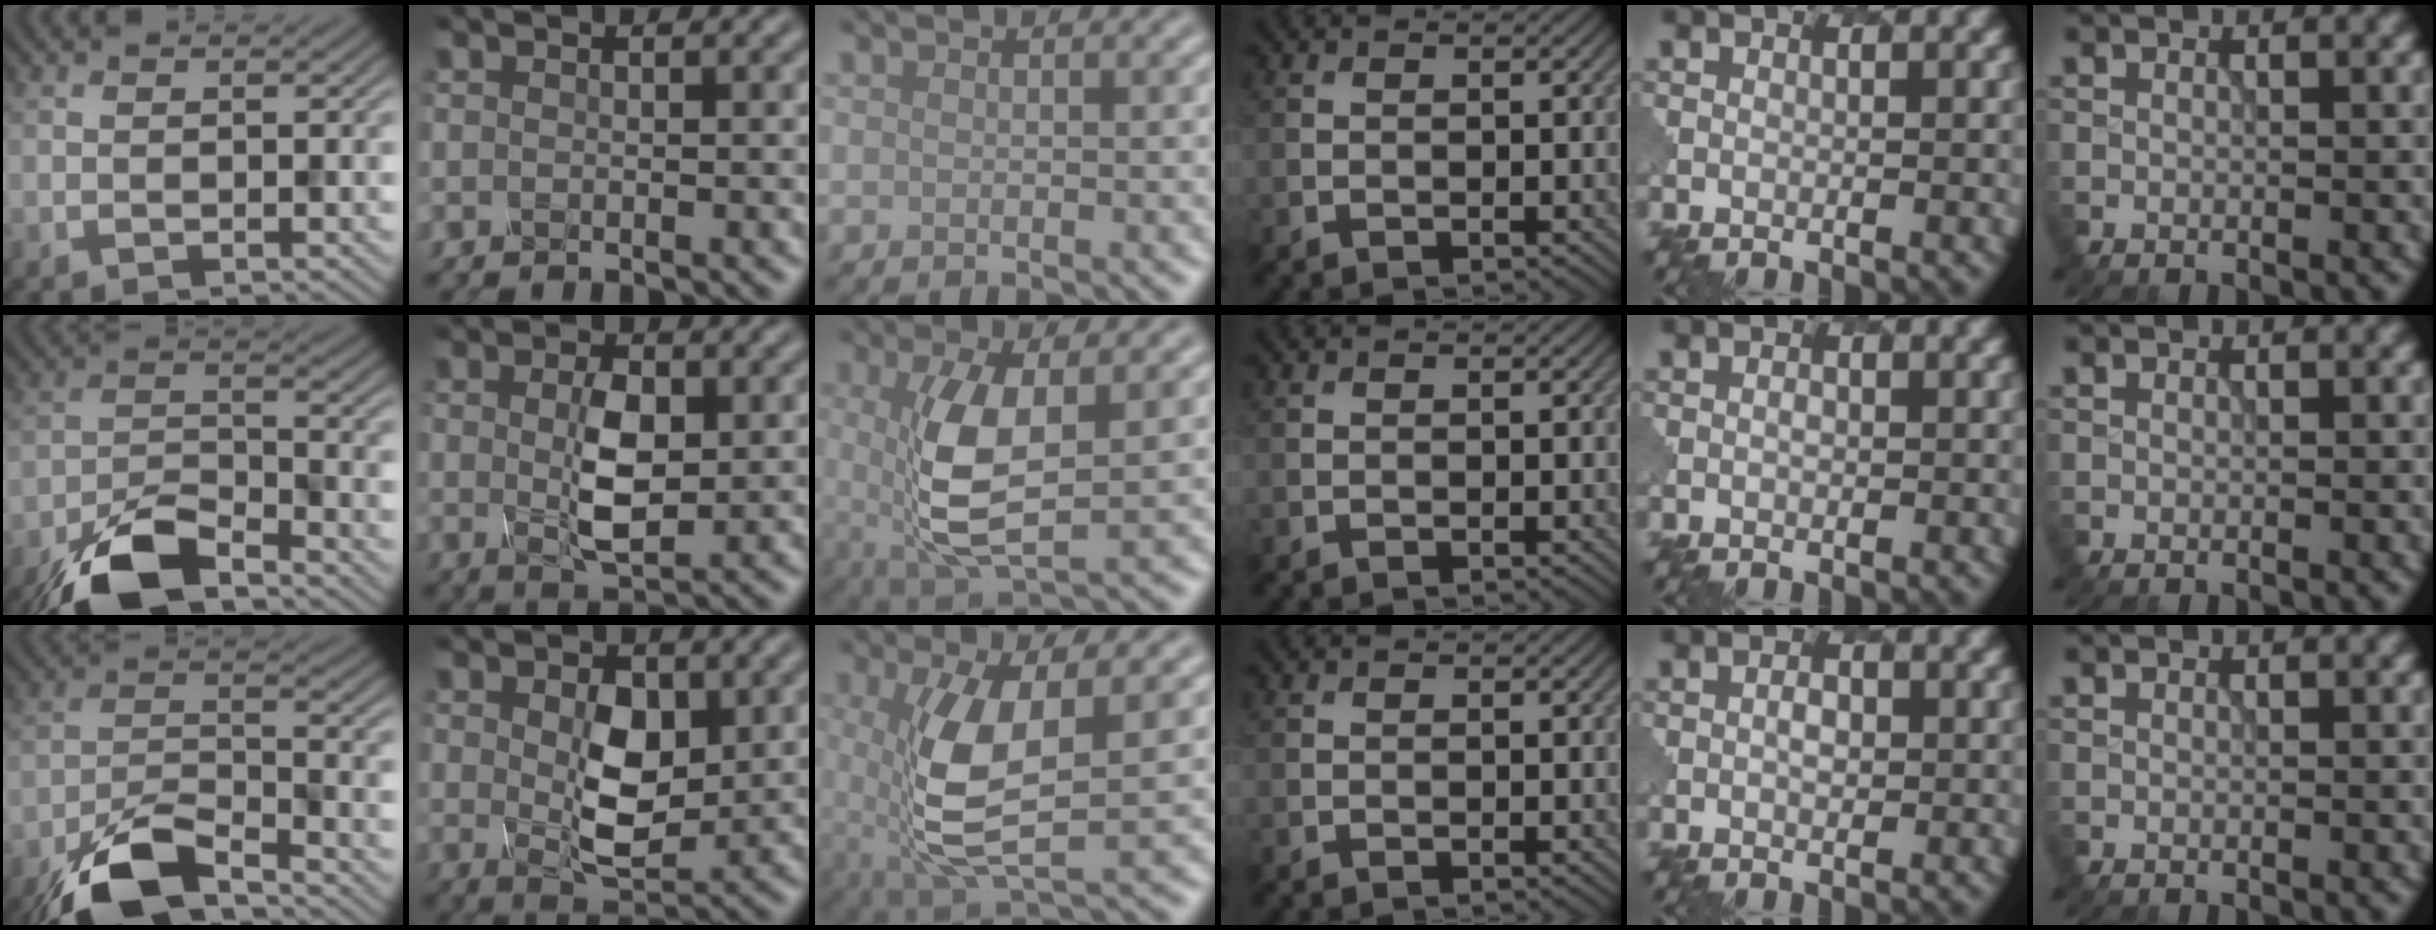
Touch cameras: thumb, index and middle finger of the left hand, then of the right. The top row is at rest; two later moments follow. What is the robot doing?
{"motion": "press", "object": "mechanical pencil"}